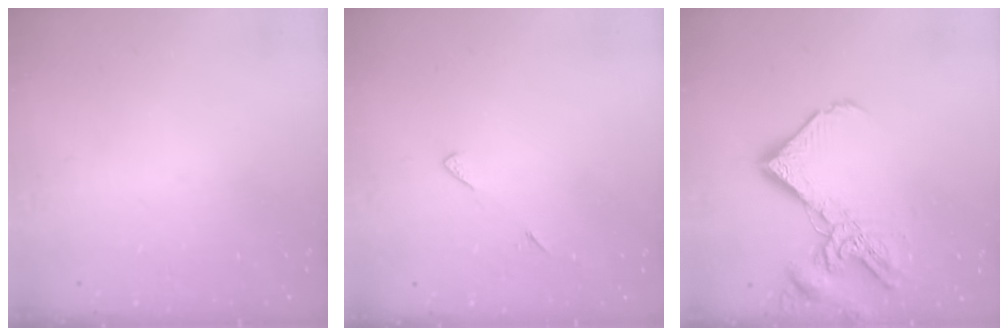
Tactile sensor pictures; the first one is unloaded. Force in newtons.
{"total": 6.1, "press": 6.0, "slide": 0.7}
{"total": 12.9, "press": 12.8, "slide": 1.6}